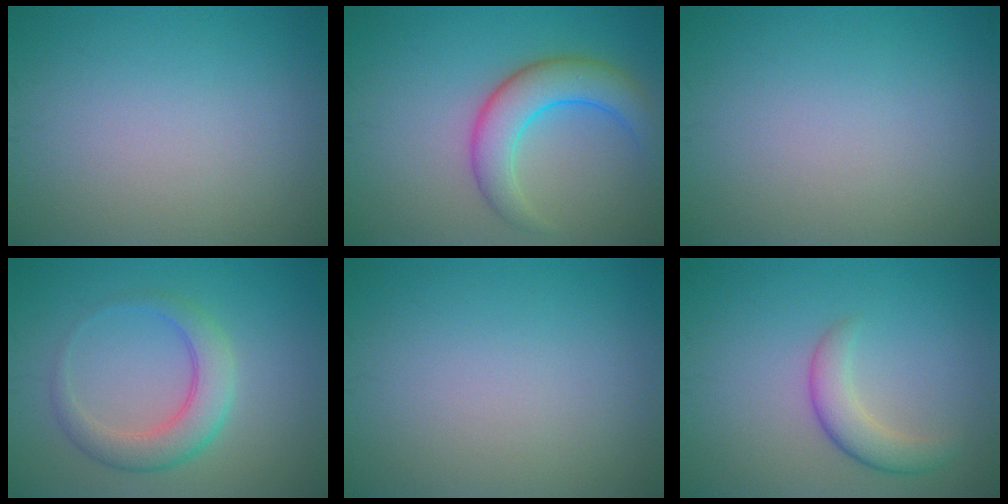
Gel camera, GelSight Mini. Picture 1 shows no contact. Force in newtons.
{"total": 5.5, "press": 5.5, "slide": 0.3}
{"total": 0.0}
{"total": 4.1, "press": 4.0, "slide": 0.3}
{"total": 0.0}
{"total": 3.0, "press": 3.0, "slide": 0.1}